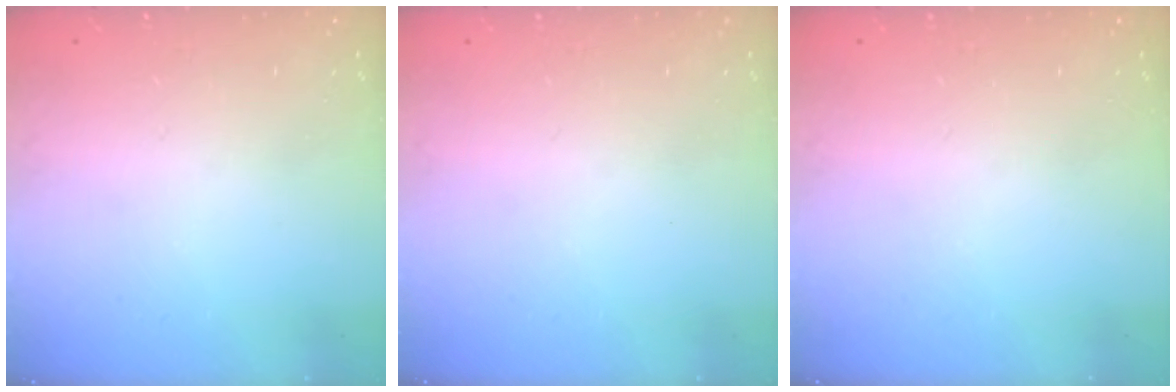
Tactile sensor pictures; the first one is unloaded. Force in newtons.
{"total": 0.0}
{"total": 0.0}